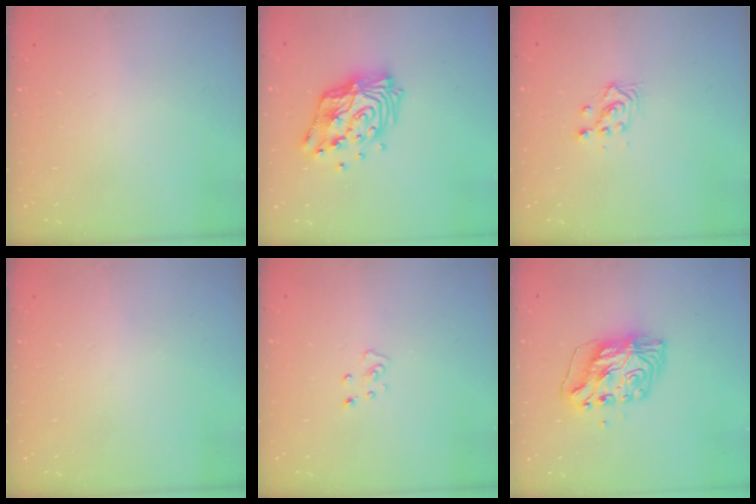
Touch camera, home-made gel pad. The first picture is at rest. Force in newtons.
{"total": 15.7, "press": 15.7, "slide": 1.4}
{"total": 2.8, "press": 2.8, "slide": 0.1}
{"total": 0.0}
{"total": 3.1, "press": 3.1, "slide": 0.2}
{"total": 11.3, "press": 11.3, "slide": 1.1}